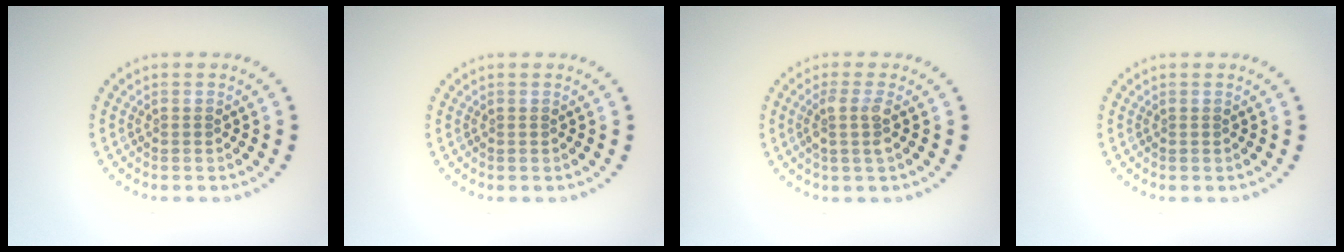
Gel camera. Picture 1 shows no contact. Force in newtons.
{"total": 0.0}
{"total": 2.1, "press": 1.6, "slide": 1.4}
{"total": 0.0}